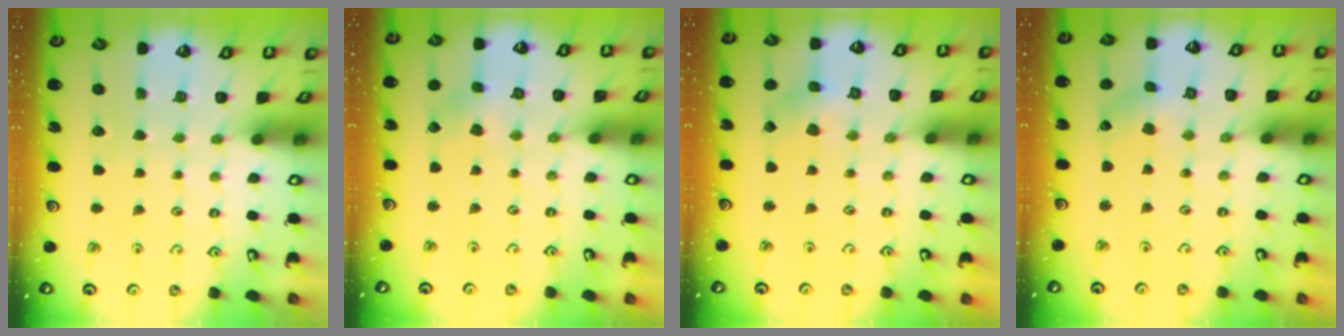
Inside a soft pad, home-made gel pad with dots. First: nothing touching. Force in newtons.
{"total": 3.0, "press": 3.0, "slide": 0.4}
{"total": 2.7, "press": 2.7, "slide": 0.3}
{"total": 0.0}